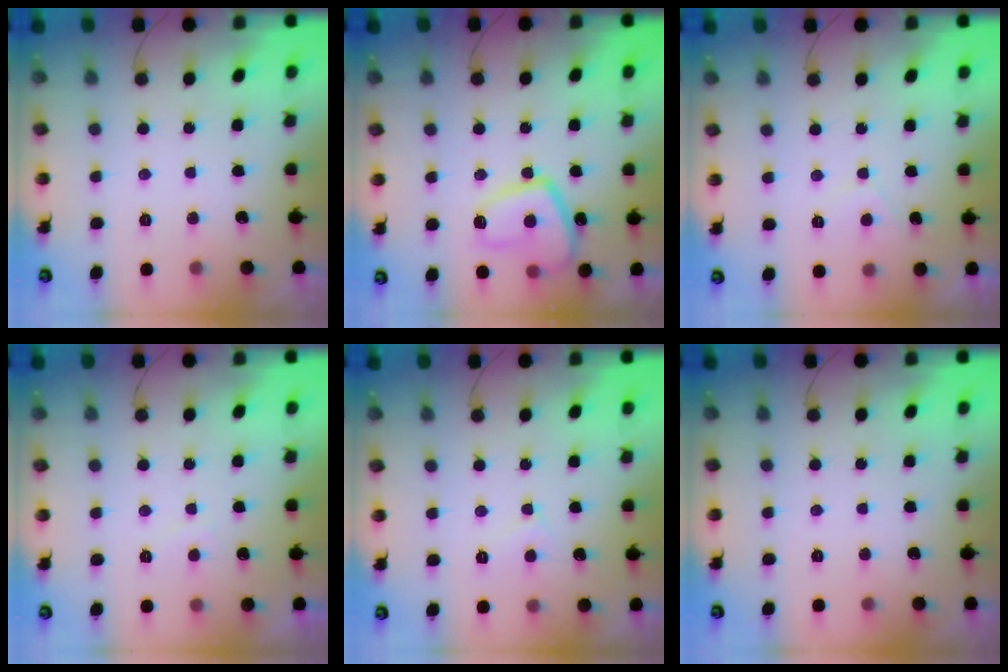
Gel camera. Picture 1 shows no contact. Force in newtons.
{"total": 11.5, "press": 11.4, "slide": 1.3}
{"total": 1.5, "press": 1.4, "slide": 0.5}
{"total": 0.7, "press": 0.5, "slide": 0.5}
{"total": 3.9, "press": 3.8, "slide": 0.4}
{"total": 0.0}